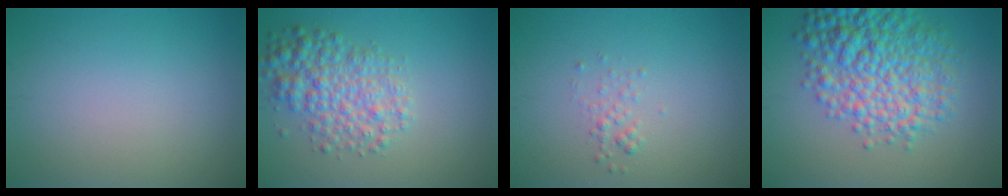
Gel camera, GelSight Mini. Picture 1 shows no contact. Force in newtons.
{"total": 5.0, "press": 5.0, "slide": 0.1}
{"total": 1.0, "press": 1.0, "slide": 0.1}
{"total": 8.4, "press": 8.4, "slide": 0.2}